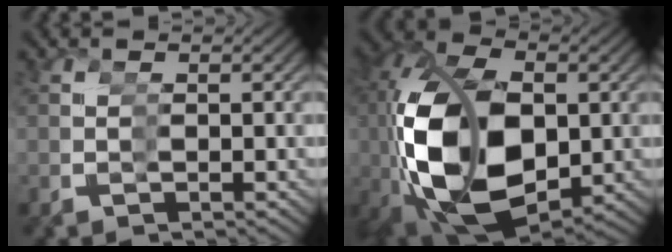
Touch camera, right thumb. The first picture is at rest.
{"total": 17.9, "force": [-3.3, 11.5, 13.4], "torque": [-0.295, -0.052, -0.017]}